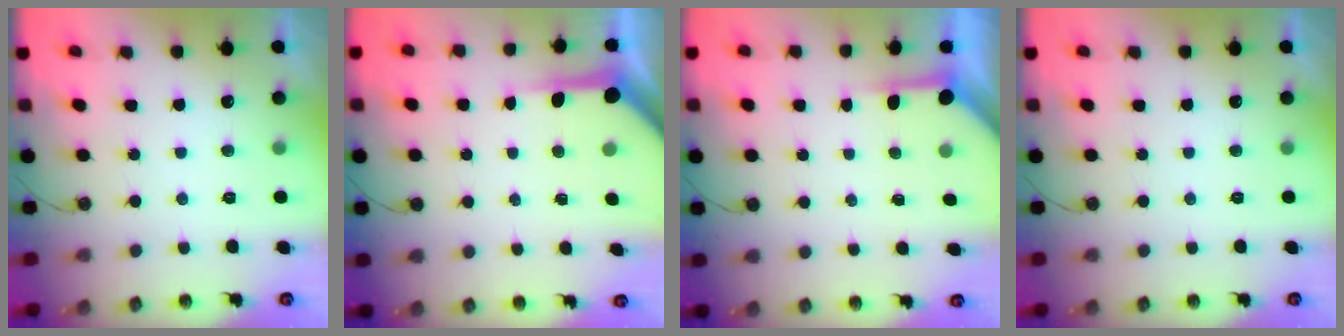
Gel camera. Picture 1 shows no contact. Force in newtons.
{"total": 5.6, "press": 5.6, "slide": 0.2}
{"total": 3.7, "press": 3.7, "slide": 0.4}
{"total": 0.0}